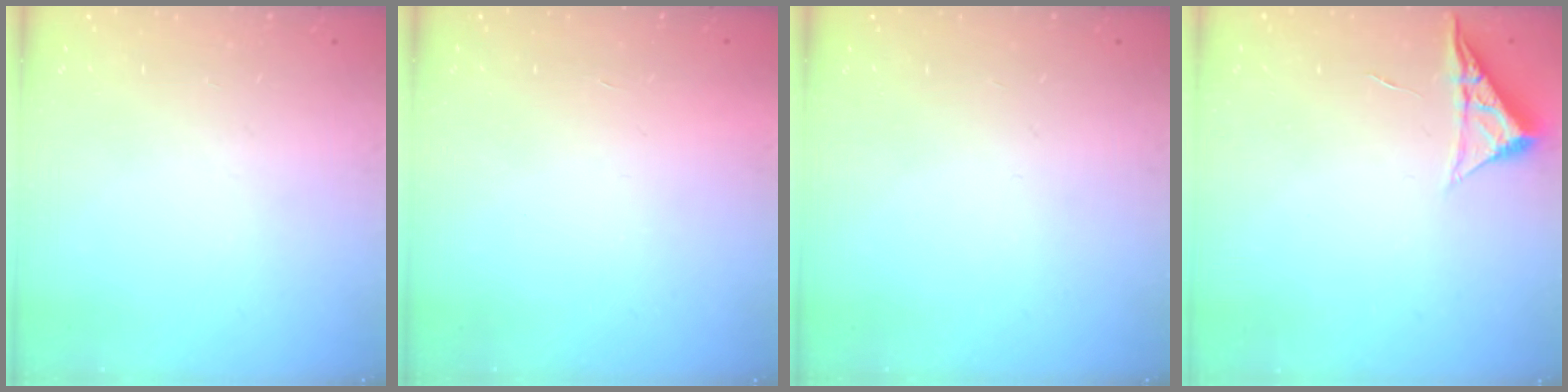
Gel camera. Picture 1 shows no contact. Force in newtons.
{"total": 1.6, "press": 1.6, "slide": 0.1}
{"total": 0.0}
{"total": 4.7, "press": 4.7, "slide": 0.7}